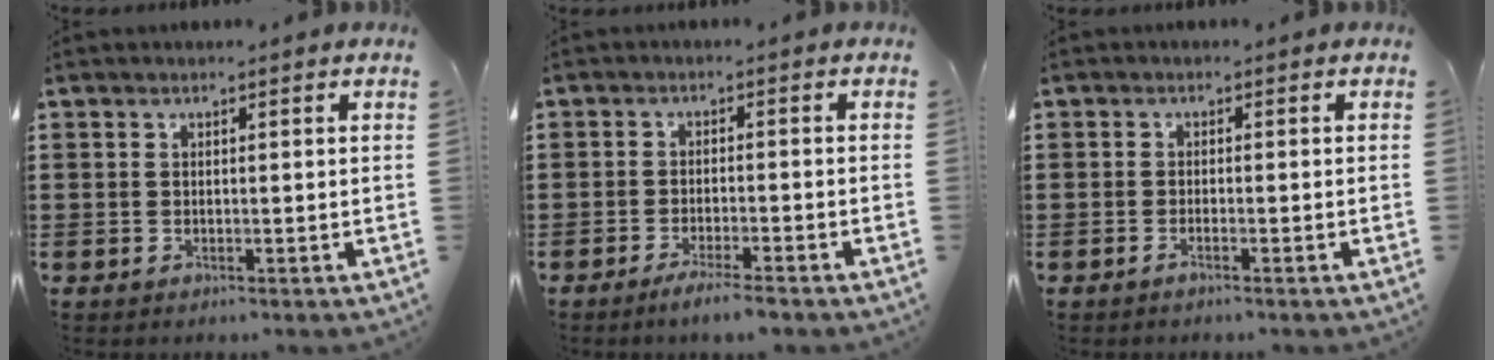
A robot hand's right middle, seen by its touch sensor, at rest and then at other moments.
{"total": 3.1, "force": [-2.5, -0.1, 1.8], "torque": [-0.028, -0.001, -0.044]}
{"total": 0.8, "force": [-0.6, 0.0, 0.6], "torque": [-0.010, -0.003, -0.011]}